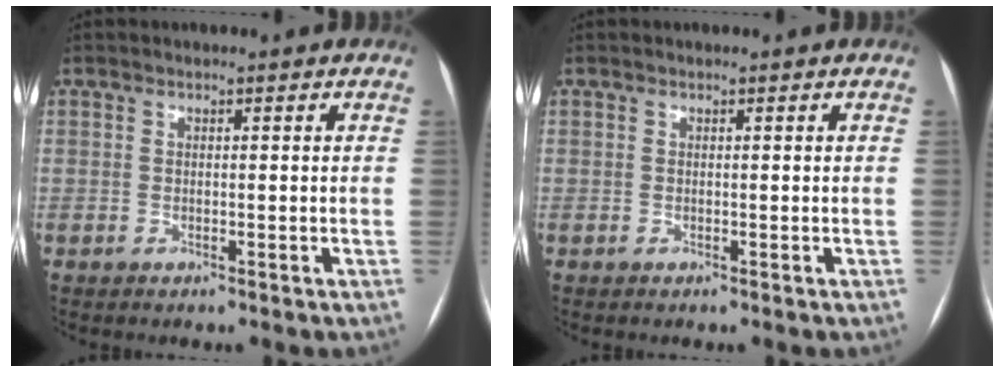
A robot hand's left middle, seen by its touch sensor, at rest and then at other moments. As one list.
[{"total": 0.0}]